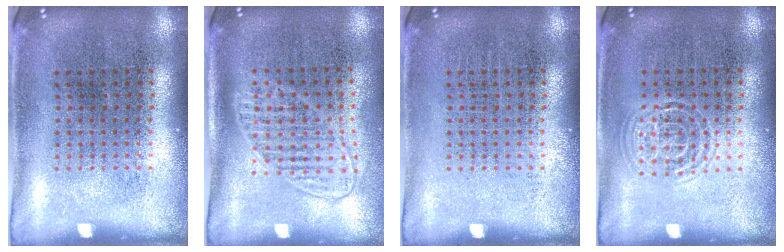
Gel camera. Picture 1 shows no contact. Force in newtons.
{"total": 1.4, "press": 1.2, "slide": 0.7}
{"total": 0.0}
{"total": 1.0, "press": 1.0, "slide": 0.1}